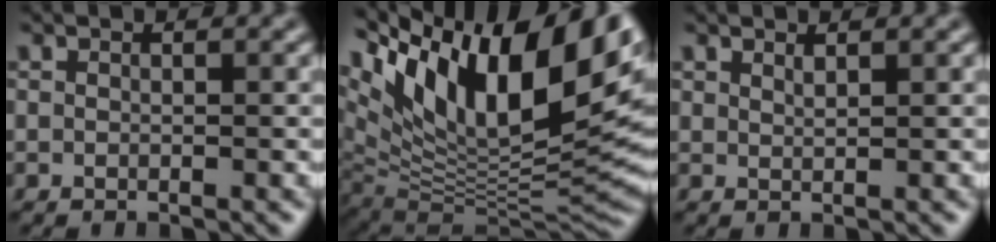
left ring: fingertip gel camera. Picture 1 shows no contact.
{"total": 18.2, "force": [7.5, 8.5, 14.3], "torque": [-0.241, 0.009, 0.136]}
{"total": 0.7, "force": [0.7, 0.1, 0.2], "torque": [-0.003, -0.002, 0.014]}